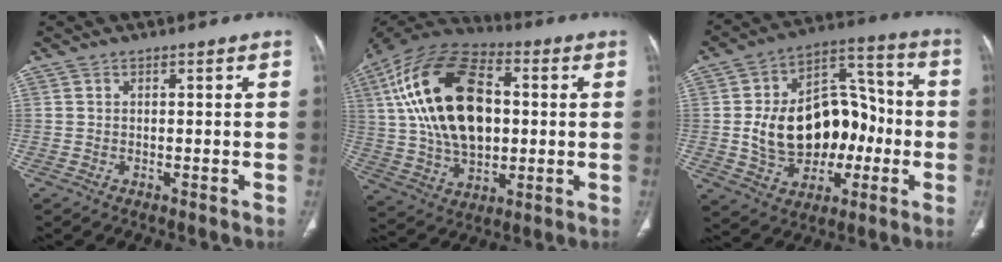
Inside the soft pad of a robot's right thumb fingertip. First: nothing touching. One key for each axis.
{"total": 24.3, "fx": 3.4, "fy": 14.4, "fz": 19.3, "tx": -0.347, "ty": 0.007, "tz": 0.058}
{"total": 20.4, "fx": -2.3, "fy": 14.1, "fz": 14.6, "tx": -0.195, "ty": 0.043, "tz": -0.022}